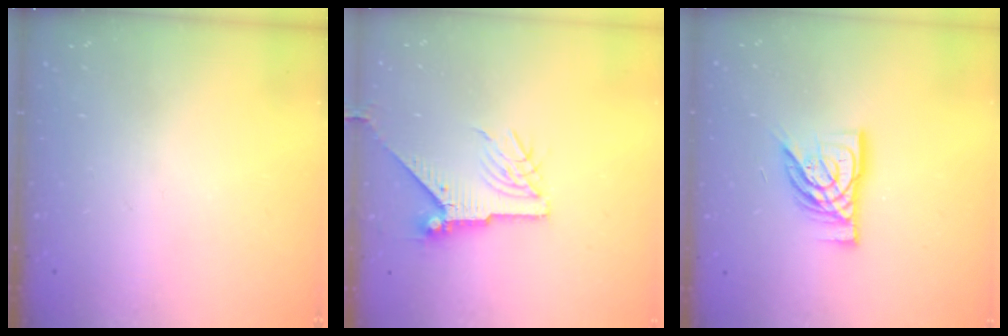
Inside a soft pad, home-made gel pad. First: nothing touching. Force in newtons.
{"total": 9.0, "press": 9.0, "slide": 0.4}
{"total": 13.3, "press": 13.2, "slide": 1.2}